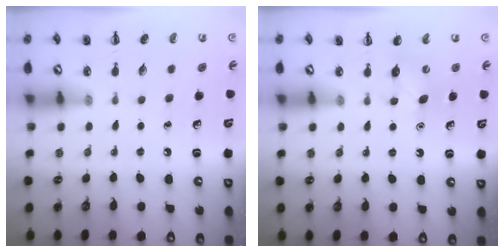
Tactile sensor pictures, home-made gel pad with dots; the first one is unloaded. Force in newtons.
{"total": 3.0, "press": 2.9, "slide": 0.7}